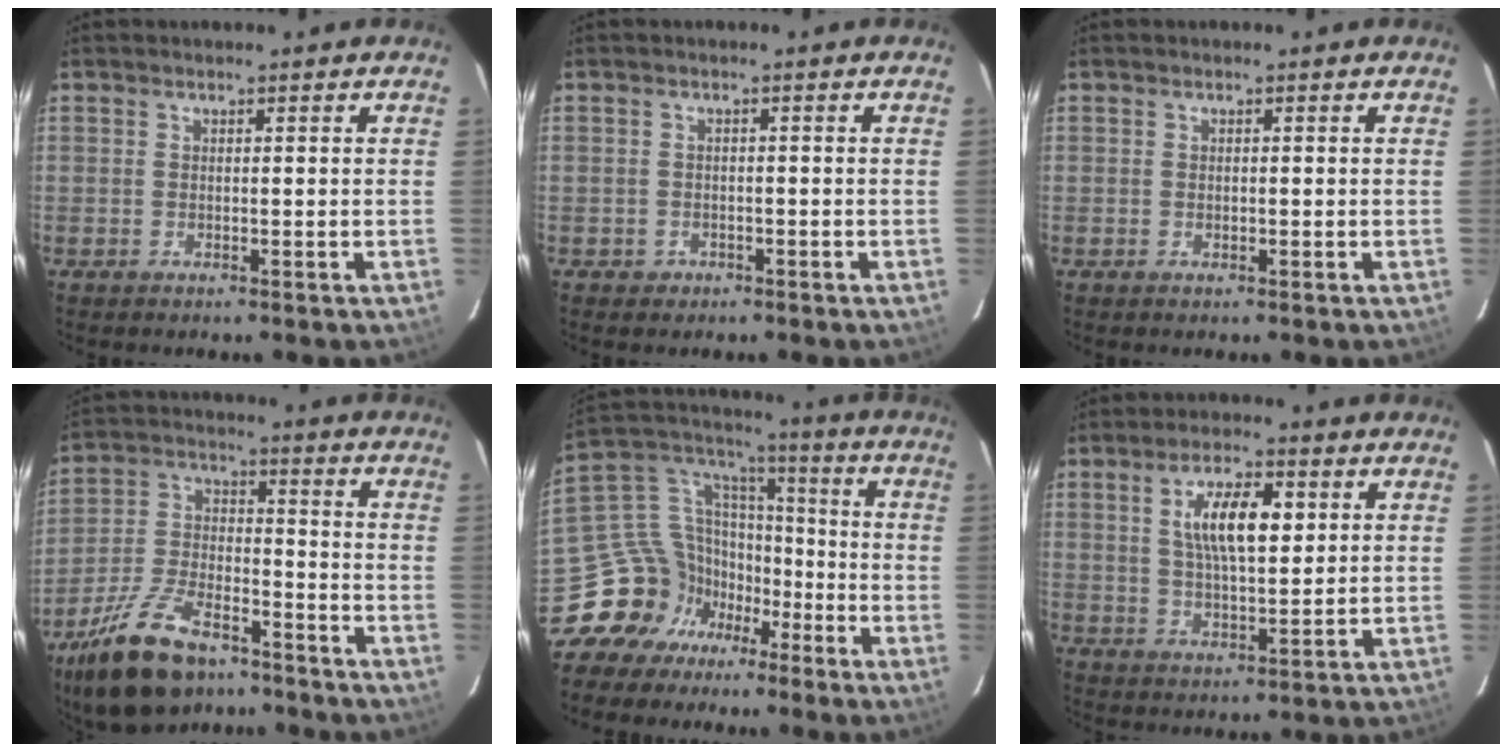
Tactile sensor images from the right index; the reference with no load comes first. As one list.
[{"total": 2.1, "force": [-1.1, 1.8, 0.4], "torque": [-0.010, 0.004, -0.012]}, {"total": 0.6, "force": [-0.1, 0.4, 0.4], "torque": [-0.007, 0.002, -0.001]}, {"total": 17.8, "force": [-12.4, 7.9, 10.1], "torque": [-0.210, -0.008, -0.220]}, {"total": 15.2, "force": [-10.0, 10.8, 3.9], "torque": [-0.083, 0.052, -0.177]}, {"total": 9.8, "force": [2.9, 3.5, 8.7], "torque": [-0.157, 0.009, 0.053]}]